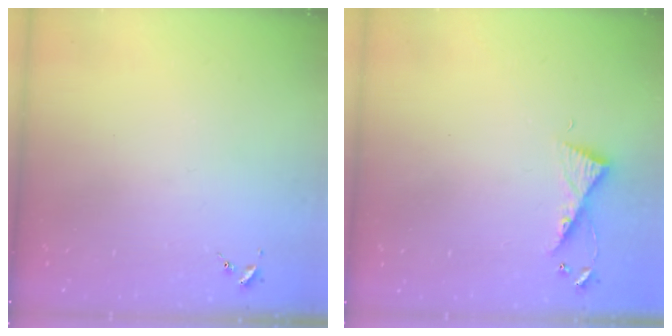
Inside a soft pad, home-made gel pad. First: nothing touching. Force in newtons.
{"total": 6.2, "press": 6.2, "slide": 0.6}